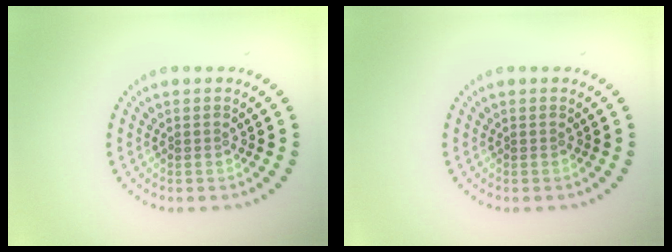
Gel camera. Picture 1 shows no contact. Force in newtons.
{"total": 0.0}